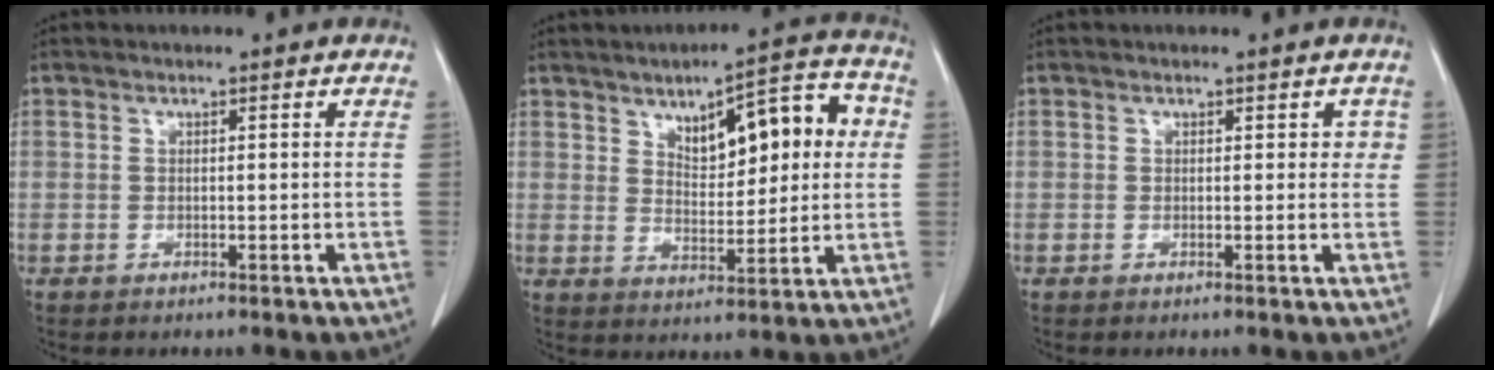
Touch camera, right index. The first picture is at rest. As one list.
[{"total": 12.2, "force": [3.7, 4.5, 10.7], "torque": [-0.140, 0.031, 0.058]}, {"total": 1.7, "force": [0.5, 1.3, 0.9], "torque": [0.002, 0.008, 0.004]}]